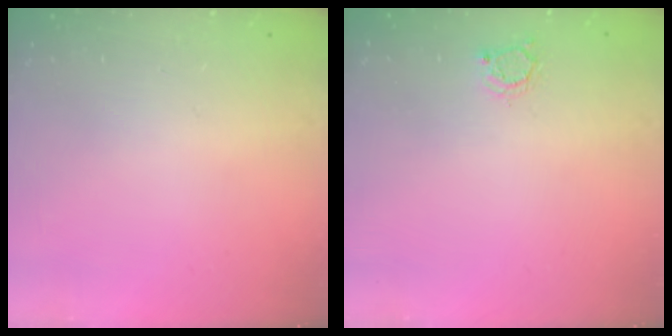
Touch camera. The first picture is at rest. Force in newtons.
{"total": 2.8, "press": 2.8, "slide": 0.3}